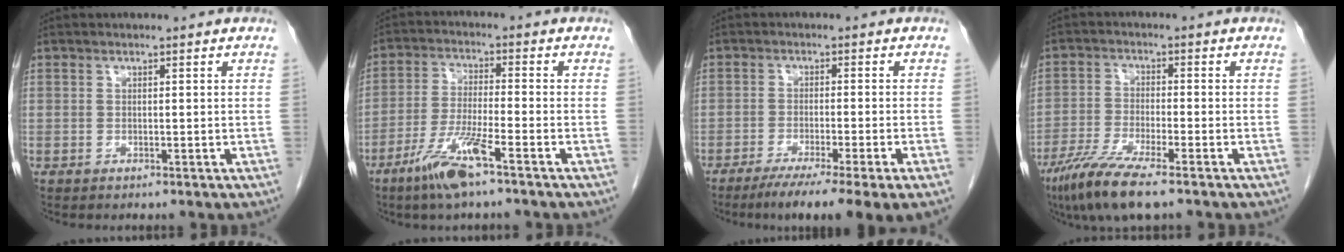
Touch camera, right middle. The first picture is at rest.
{"total": 8.0, "force": [-5.0, 0.2, 6.2], "torque": [-0.131, -0.013, -0.097]}
{"total": 11.4, "force": [-7.9, -0.5, 8.2], "torque": [-0.104, -0.024, -0.117]}
{"total": 8.5, "force": [-5.9, 0.7, 6.0], "torque": [-0.122, -0.024, -0.111]}